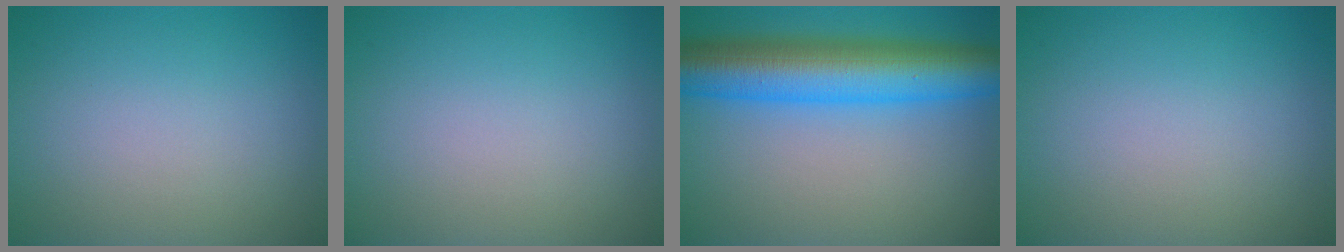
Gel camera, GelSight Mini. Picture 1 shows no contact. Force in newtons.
{"total": 0.0}
{"total": 10.3, "press": 10.3, "slide": 0.1}
{"total": 0.0}